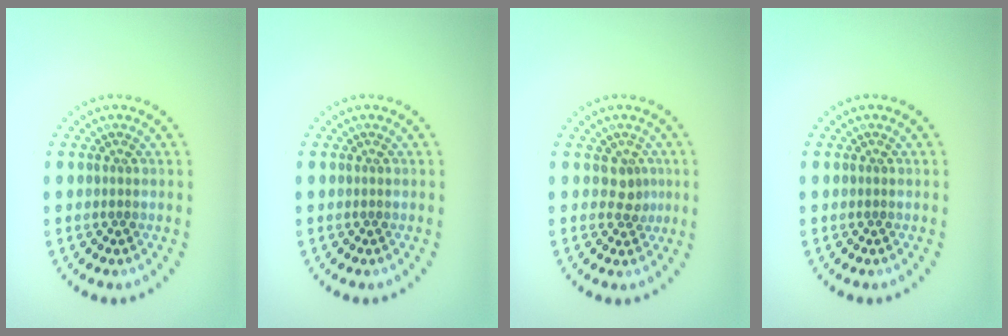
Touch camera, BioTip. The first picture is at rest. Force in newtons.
{"total": 0.0}
{"total": 1.8, "press": 1.4, "slide": 1.2}
{"total": 0.0}